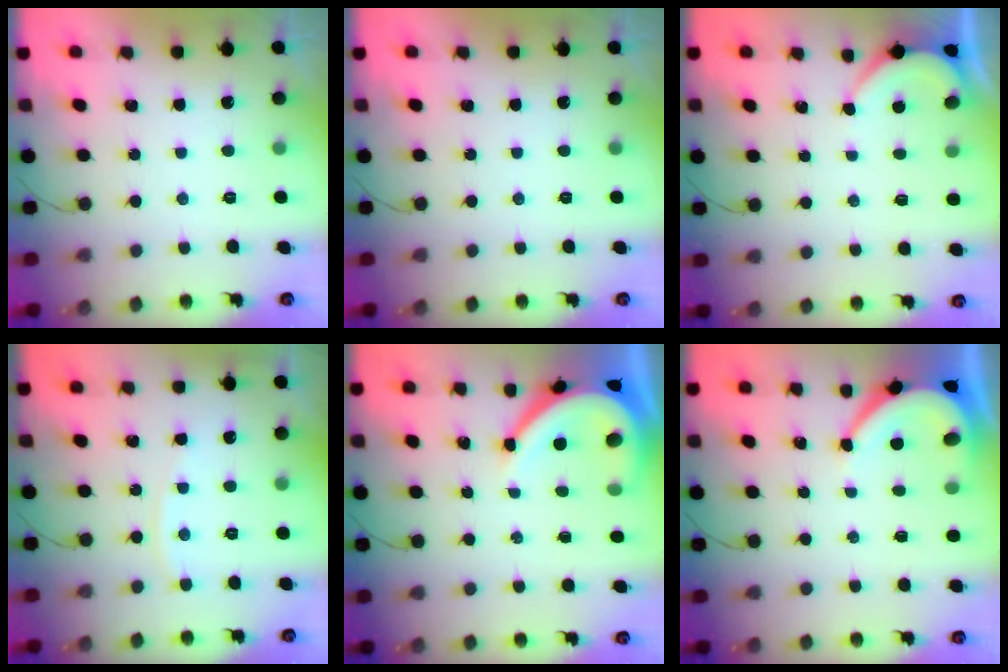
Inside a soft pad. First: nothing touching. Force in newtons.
{"total": 0.0}
{"total": 1.7, "press": 1.6, "slide": 0.4}
{"total": 4.0, "press": 4.0, "slide": 0.5}
{"total": 10.7, "press": 10.7, "slide": 1.3}
{"total": 5.3, "press": 5.3, "slide": 0.5}